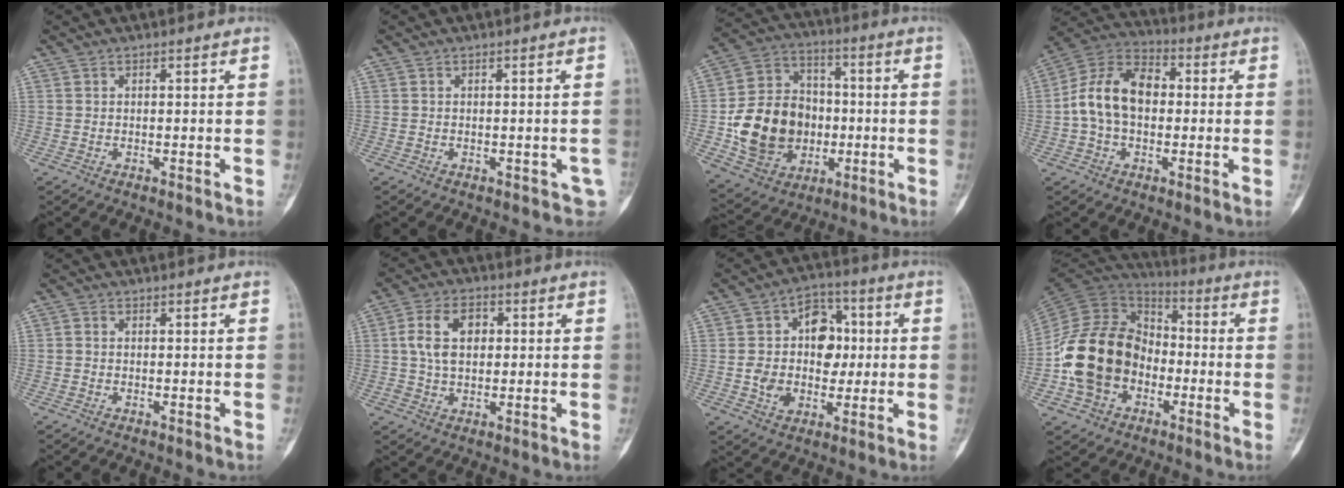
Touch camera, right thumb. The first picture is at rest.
{"total": 2.5, "force": [-0.8, 1.8, 1.5], "torque": [-0.001, 0.005, -0.005]}
{"total": 19.1, "force": [-2.6, 15.5, 10.8], "torque": [-0.158, 0.029, -0.032]}
{"total": 13.4, "force": [0.1, 9.1, 9.8], "torque": [-0.171, 0.037, -0.008]}
{"total": 0.7, "force": [-0.1, 0.6, 0.3], "torque": [-0.005, 0.001, -0.006]}
{"total": 8.6, "force": [1.3, 5.8, 6.3], "torque": [-0.100, 0.011, 0.021]}
{"total": 13.3, "force": [0.6, 10.0, 8.7], "torque": [-0.090, 0.022, 0.011]}
{"total": 20.0, "force": [-4.3, 15.3, 12.1], "torque": [-0.215, 0.051, -0.079]}